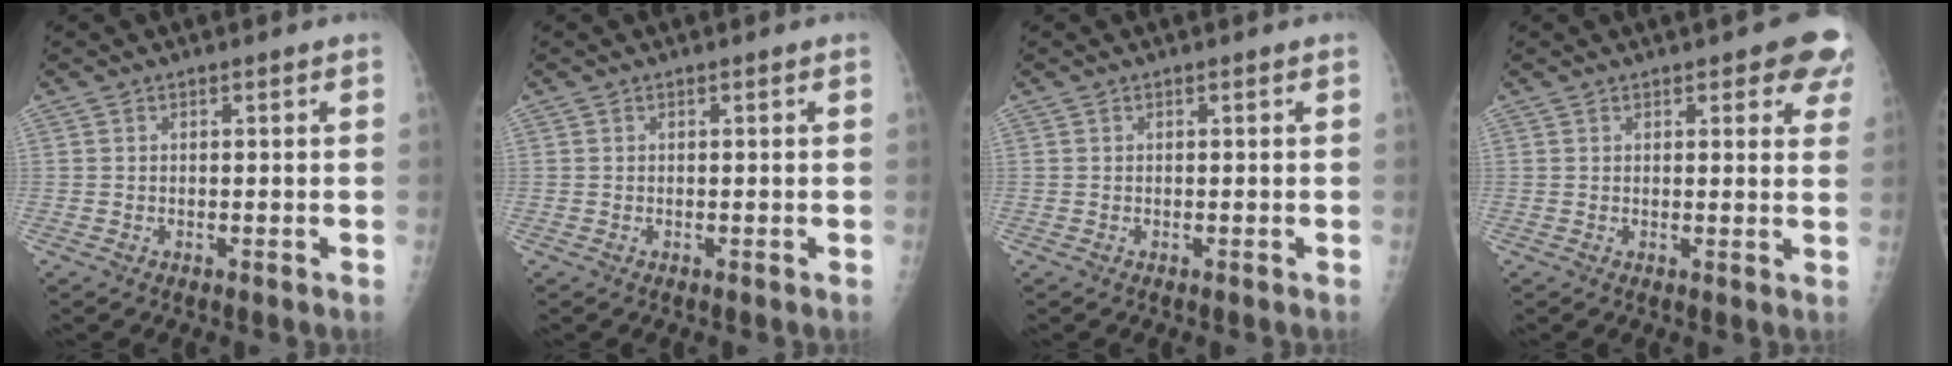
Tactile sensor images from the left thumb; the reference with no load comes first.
{"total": 0.0}
{"total": 0.0}
{"total": 7.5, "force": [4.3, 2.7, 5.5], "torque": [-0.030, -0.011, 0.041]}